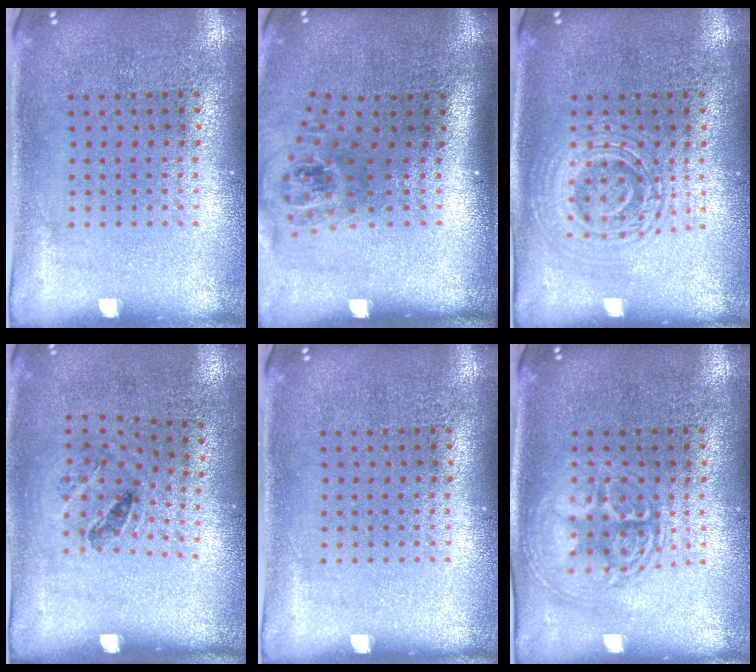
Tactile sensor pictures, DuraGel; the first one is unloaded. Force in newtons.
{"total": 1.6, "press": 1.2, "slide": 1.0}
{"total": 2.9, "press": 2.8, "slide": 0.5}
{"total": 1.2, "press": 0.8, "slide": 1.0}
{"total": 0.0}
{"total": 2.8, "press": 2.7, "slide": 0.3}